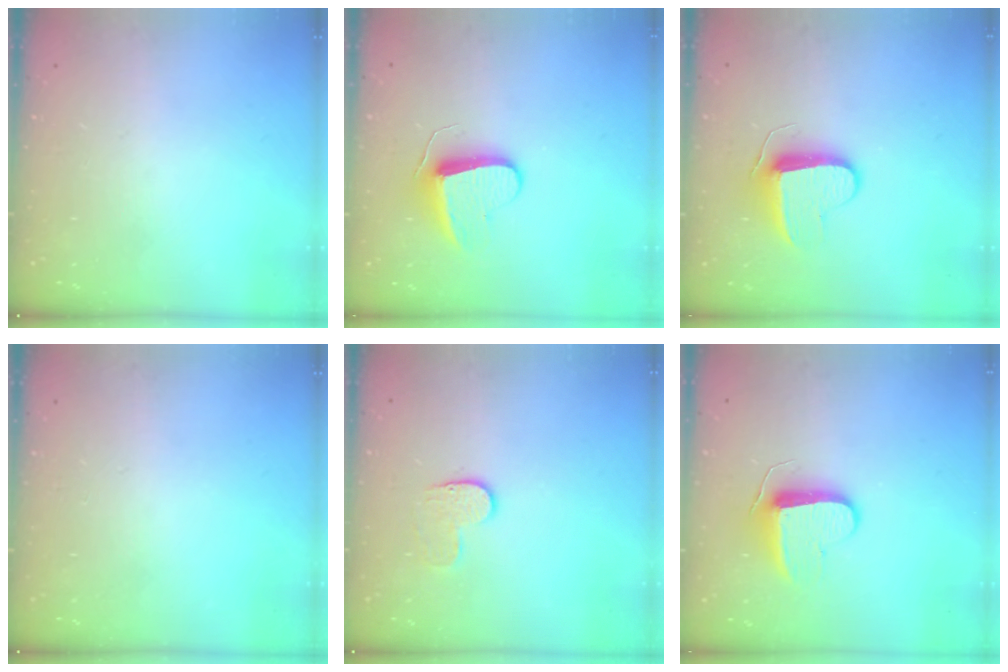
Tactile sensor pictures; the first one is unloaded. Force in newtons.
{"total": 8.7, "press": 8.7, "slide": 0.5}
{"total": 8.8, "press": 8.7, "slide": 0.5}
{"total": 0.0}
{"total": 5.1, "press": 5.1, "slide": 0.5}
{"total": 9.4, "press": 9.4, "slide": 0.2}